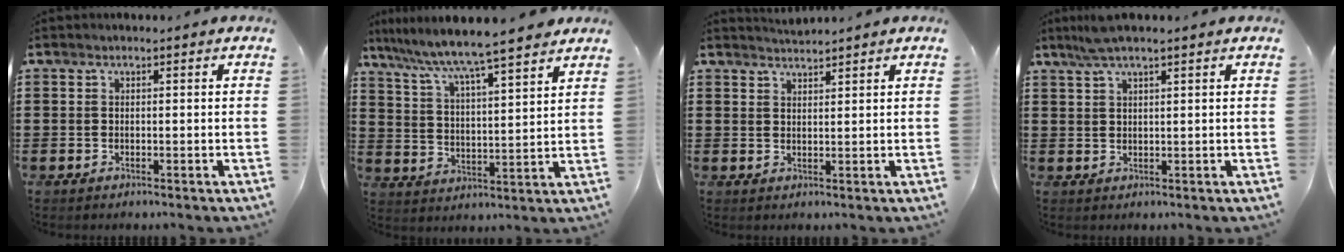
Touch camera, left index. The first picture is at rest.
{"total": 6.4, "force": [5.8, -0.6, 2.6], "torque": [-0.076, -0.042, 0.092]}
{"total": 1.9, "force": [1.9, -0.2, 0.0], "torque": [-0.003, -0.002, 0.036]}
{"total": 3.1, "force": [2.2, 0.1, 2.1], "torque": [-0.044, 0.003, 0.041]}